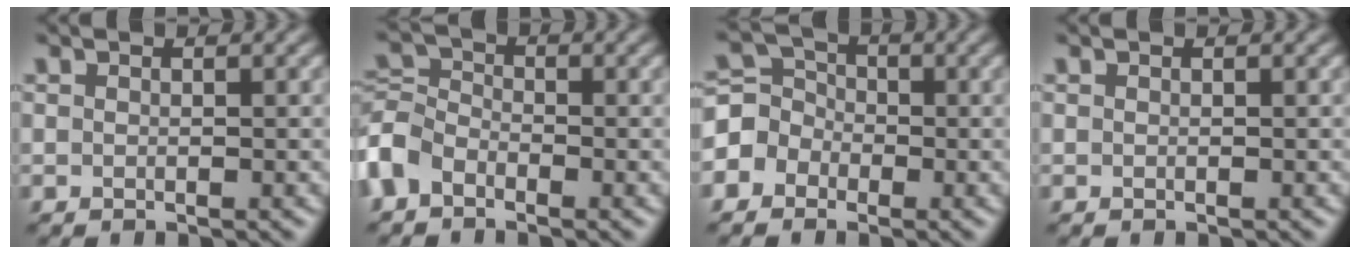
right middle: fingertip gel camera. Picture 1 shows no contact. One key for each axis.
{"total": 3.9, "fx": -2.1, "fy": 2.6, "fz": 2.0, "tx": -0.044, "ty": 0.009, "tz": -0.060}
{"total": 3.6, "fx": -1.3, "fy": 3.3, "fz": 0.9, "tx": -0.002, "ty": 0.011, "tz": -0.041}
{"total": 0.0}